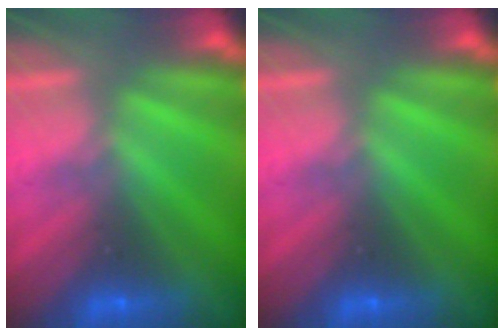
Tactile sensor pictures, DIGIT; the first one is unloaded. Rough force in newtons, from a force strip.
{"total": 0.0}